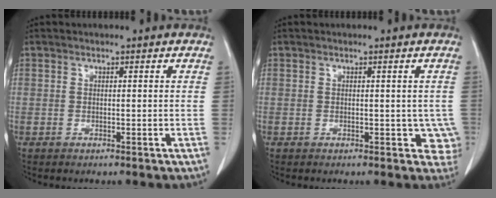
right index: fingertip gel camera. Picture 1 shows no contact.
{"total": 3.0, "force": [-0.4, 2.1, 2.2], "torque": [-0.004, 0.006, -0.001]}